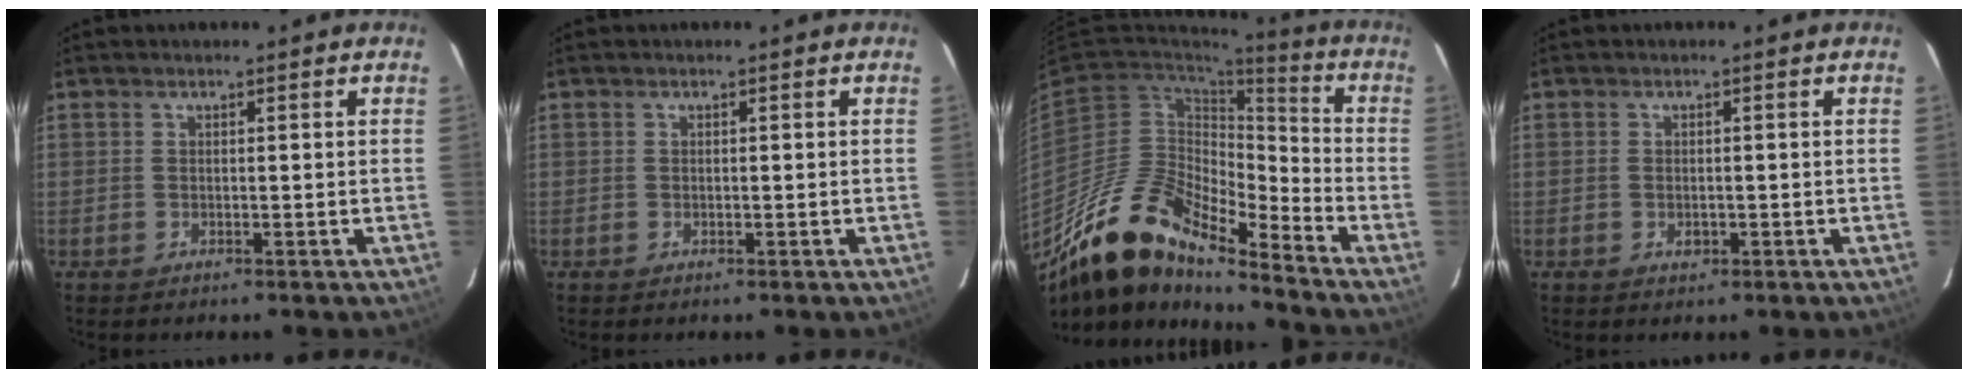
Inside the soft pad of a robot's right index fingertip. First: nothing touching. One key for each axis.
{"total": 0.0}
{"total": 18.0, "fx": -14.6, "fy": 4.7, "fz": 9.4, "tx": -0.161, "ty": -0.014, "tz": -0.277}
{"total": 1.7, "fx": -0.5, "fy": 1.3, "fz": 1.0, "tx": -0.017, "ty": 0.000, "tz": -0.007}